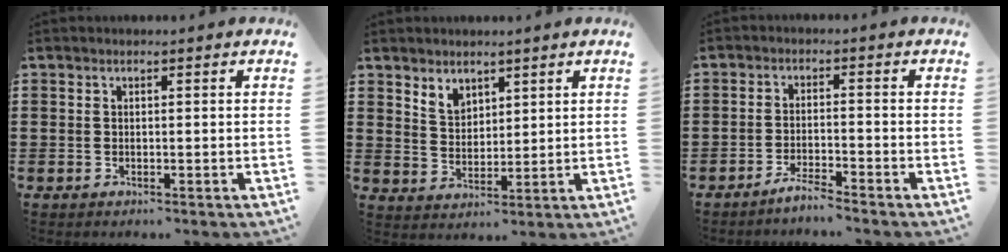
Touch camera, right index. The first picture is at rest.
{"total": 3.7, "force": [3.0, 2.1, 0.4], "torque": [-0.019, 0.000, 0.057]}
{"total": 2.8, "force": [-2.6, 0.0, 1.0], "torque": [-0.018, 0.006, -0.050]}